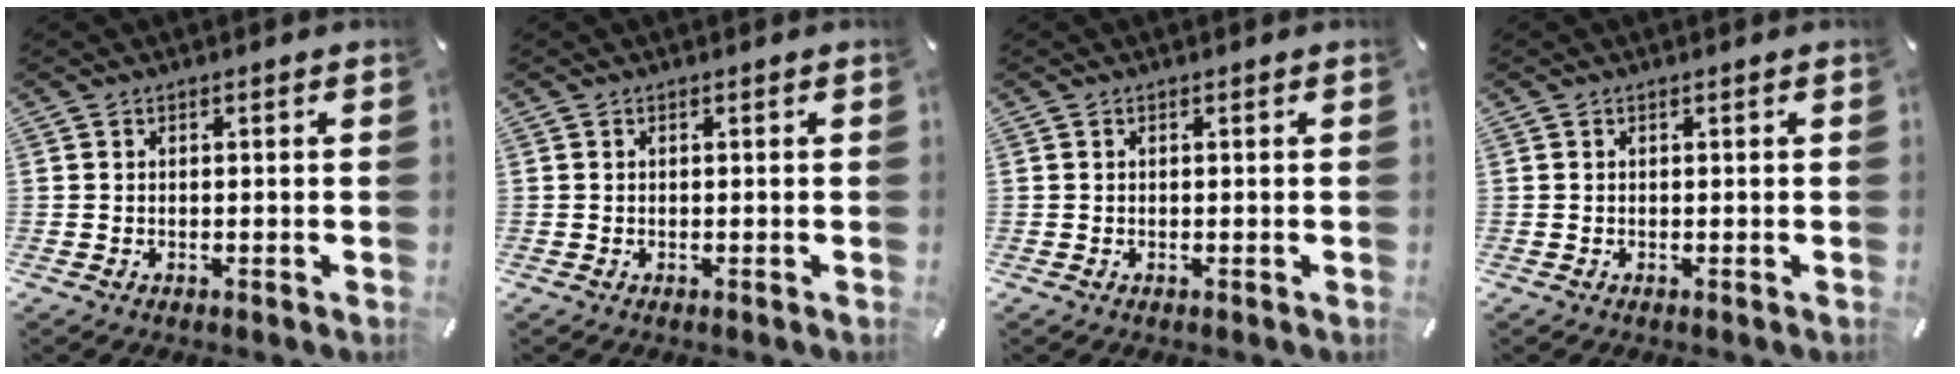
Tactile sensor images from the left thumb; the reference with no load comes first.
{"total": 0.0}
{"total": 0.0}
{"total": 0.0}